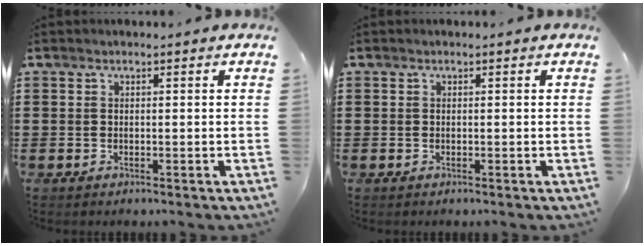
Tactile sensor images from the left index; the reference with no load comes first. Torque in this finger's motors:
{"motor_torque": [0.00, 0.00, -0.01, 0.01]}